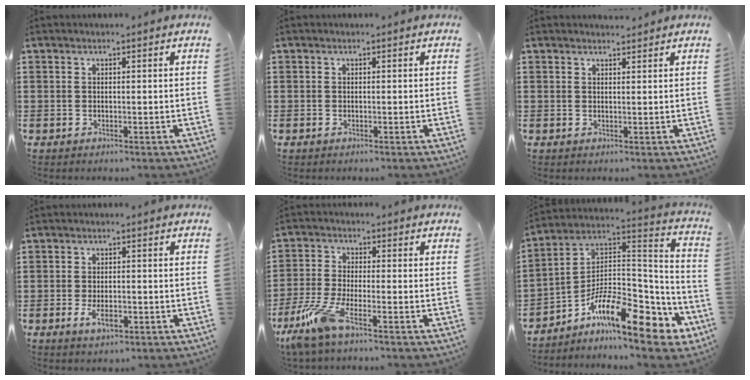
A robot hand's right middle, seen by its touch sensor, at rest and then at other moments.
{"total": 0.0}
{"total": 1.1, "force": [1.1, 0.2, 0.1], "torque": [-0.004, 0.001, 0.020]}
{"total": 3.1, "force": [-1.2, 1.3, 2.6], "torque": [-0.053, -0.009, -0.027]}
{"total": 7.1, "force": [-4.5, 1.4, 5.4], "torque": [-0.140, -0.021, -0.090]}
{"total": 12.4, "force": [-7.3, 4.1, 9.0], "torque": [-0.163, 0.003, -0.136]}